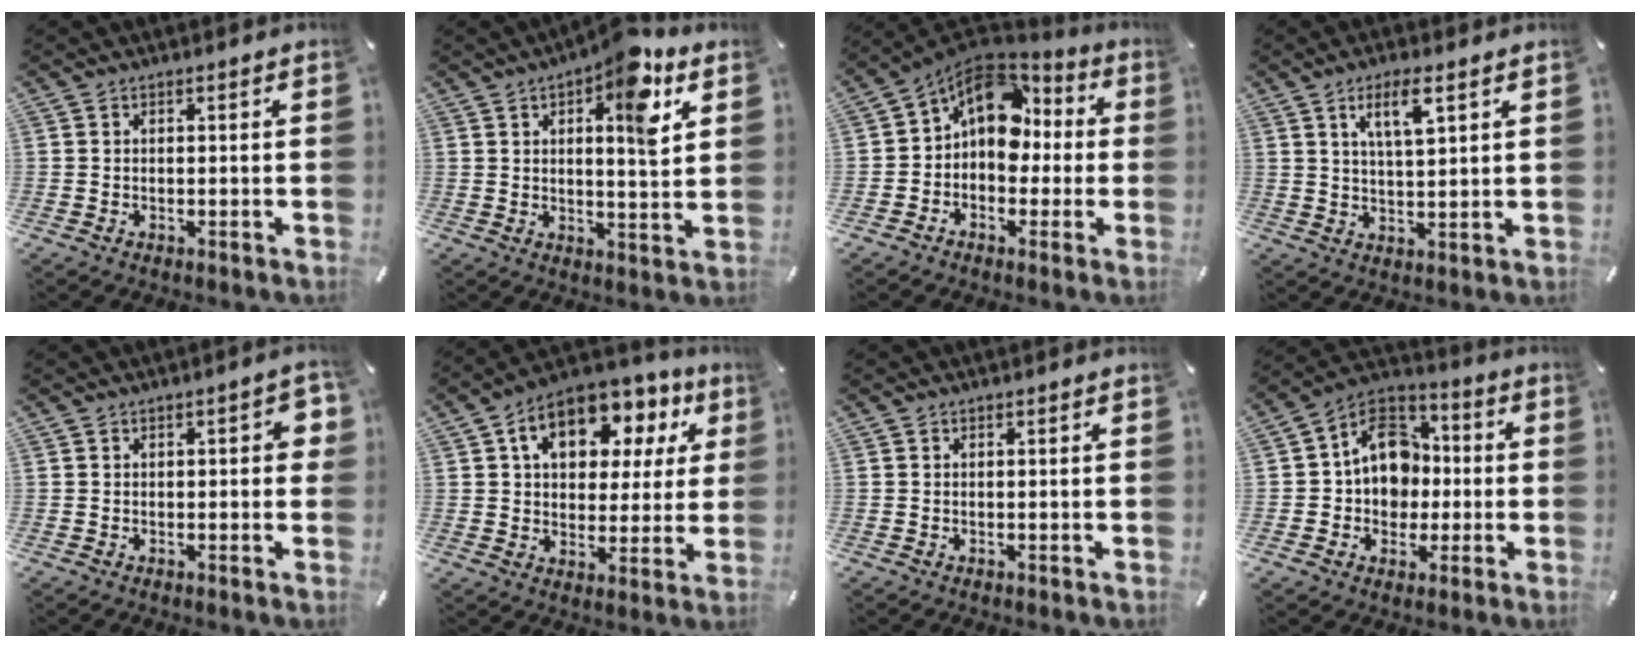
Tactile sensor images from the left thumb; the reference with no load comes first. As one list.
[{"total": 11.8, "force": [6.0, 4.0, 9.3], "torque": [-0.109, -0.037, 0.090]}, {"total": 13.0, "force": [3.2, 10.0, 7.6], "torque": [-0.121, -0.011, 0.060]}, {"total": 7.3, "force": [3.7, 2.1, 5.9], "torque": [-0.110, -0.002, 0.060]}, {"total": 4.1, "force": [0.2, 1.8, 3.7], "torque": [-0.043, 0.003, -0.003]}, {"total": 14.5, "force": [6.7, 9.6, 8.5], "torque": [-0.133, -0.025, 0.117]}, {"total": 0.0}, {"total": 12.5, "force": [-0.1, 11.3, 5.4], "torque": [-0.087, 0.016, 0.003]}]